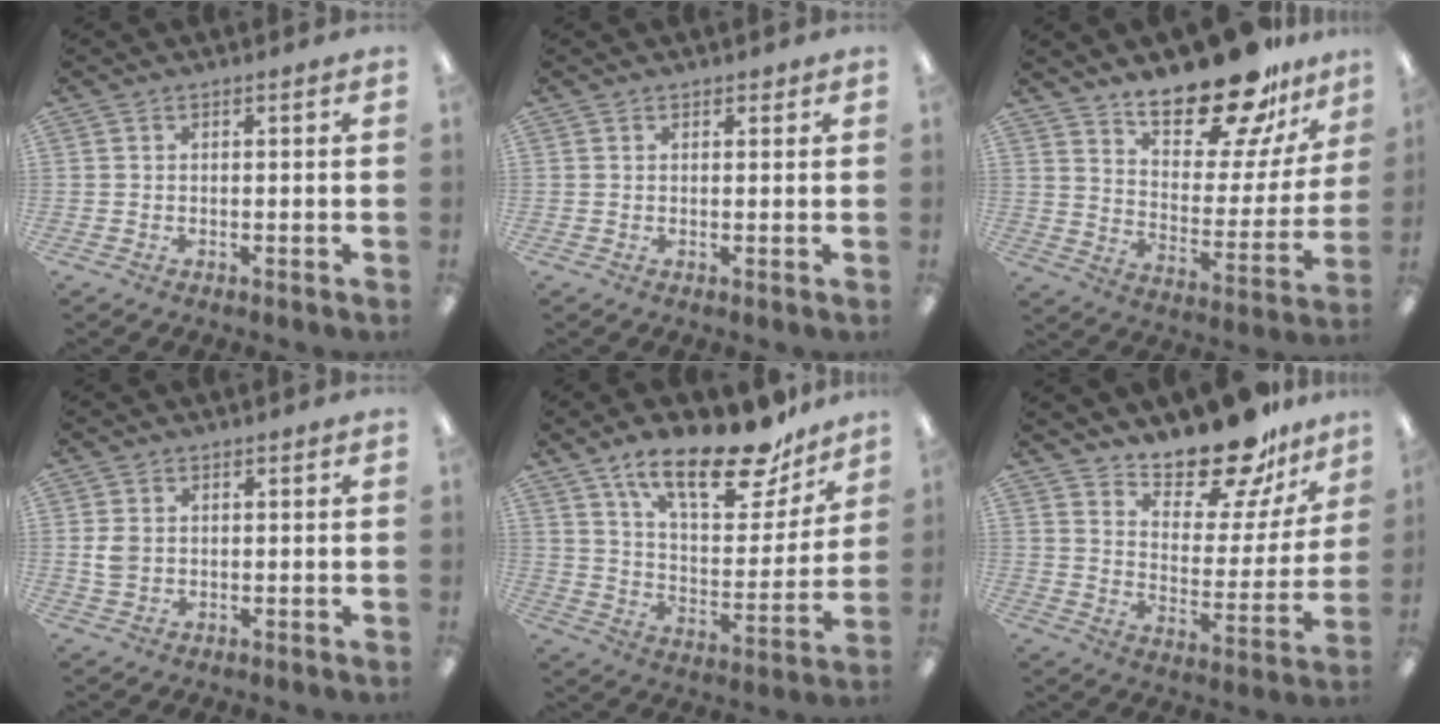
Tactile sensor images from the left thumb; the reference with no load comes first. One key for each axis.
{"total": 1.0, "fx": 0.8, "fy": 0.6, "fz": 0.2, "tx": 0.003, "ty": -0.003, "tz": 0.014}
{"total": 21.1, "fx": 17.4, "fy": 6.3, "fz": 10.1, "tx": -0.160, "ty": -0.124, "tz": 0.295}
{"total": 3.4, "fx": 0.3, "fy": 2.7, "fz": 2.0, "tx": -0.037, "ty": 0.000, "tz": 0.003}
{"total": 22.1, "fx": 15.8, "fy": 7.7, "fz": 13.4, "tx": -0.202, "ty": -0.100, "tz": 0.266}
{"total": 17.7, "fx": 15.5, "fy": 5.4, "fz": 6.6, "tx": -0.101, "ty": -0.126, "tz": 0.267}